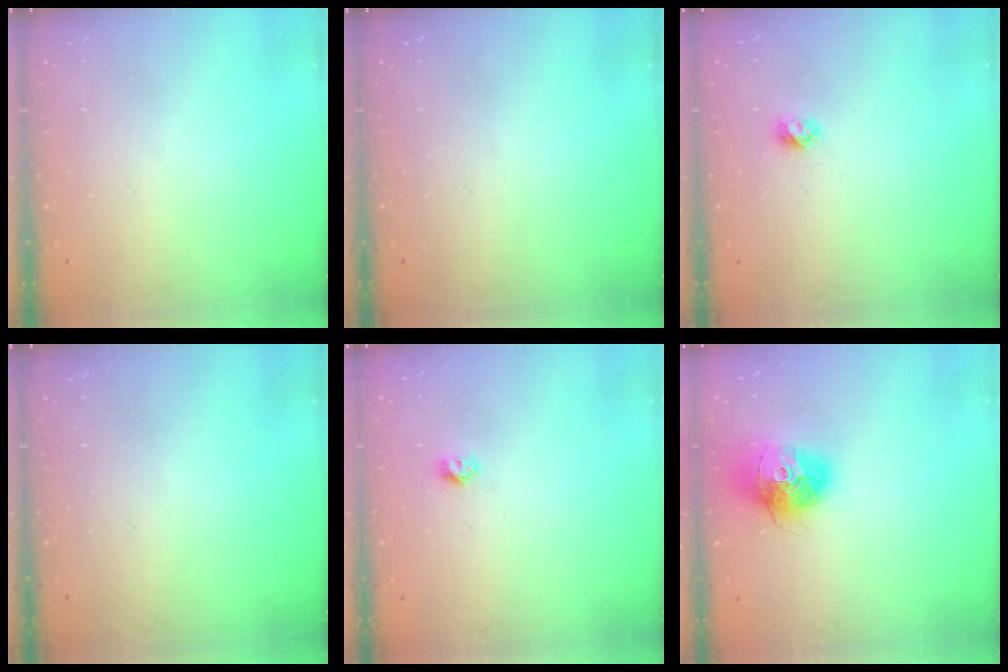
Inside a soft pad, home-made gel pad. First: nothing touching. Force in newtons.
{"total": 0.0}
{"total": 3.9, "press": 3.8, "slide": 0.5}
{"total": 0.0}
{"total": 4.4, "press": 4.4, "slide": 0.4}
{"total": 16.1, "press": 16.0, "slide": 1.5}